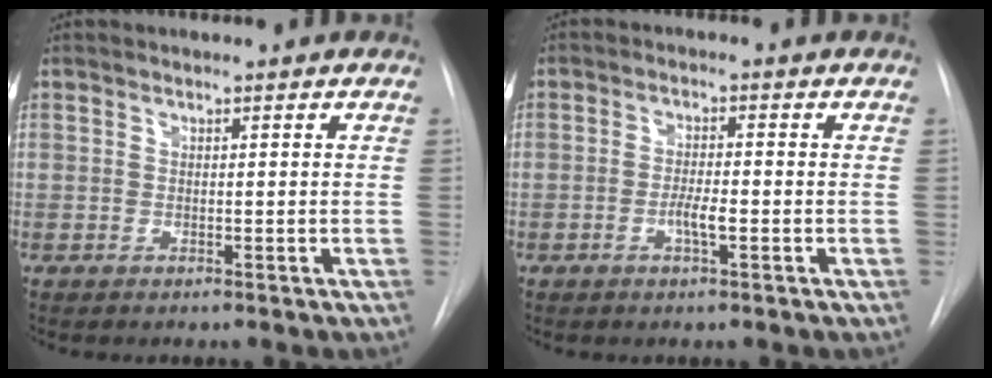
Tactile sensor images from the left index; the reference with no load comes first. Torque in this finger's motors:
{"motor_torque": [0.50, 0.14, 0.06, 0.04]}